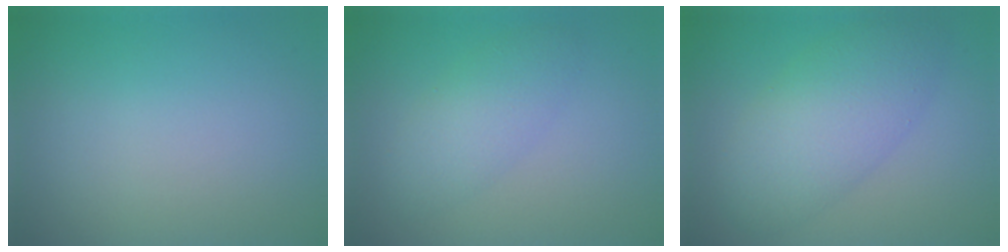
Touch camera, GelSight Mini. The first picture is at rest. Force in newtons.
{"total": 3.1, "press": 3.1, "slide": 0.0}
{"total": 6.2, "press": 6.2, "slide": 0.2}